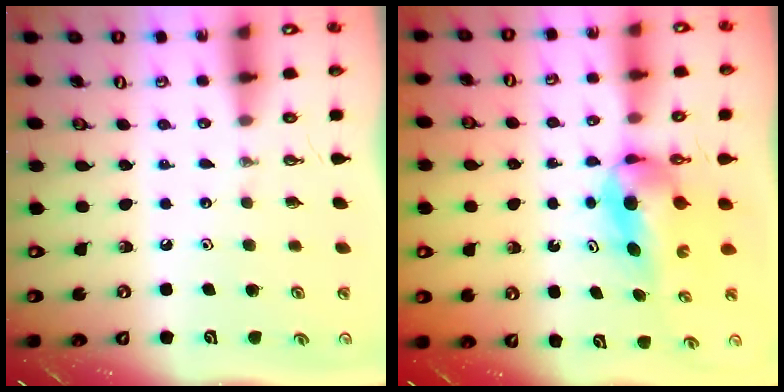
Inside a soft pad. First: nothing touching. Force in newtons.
{"total": 5.4, "press": 5.2, "slide": 1.5}